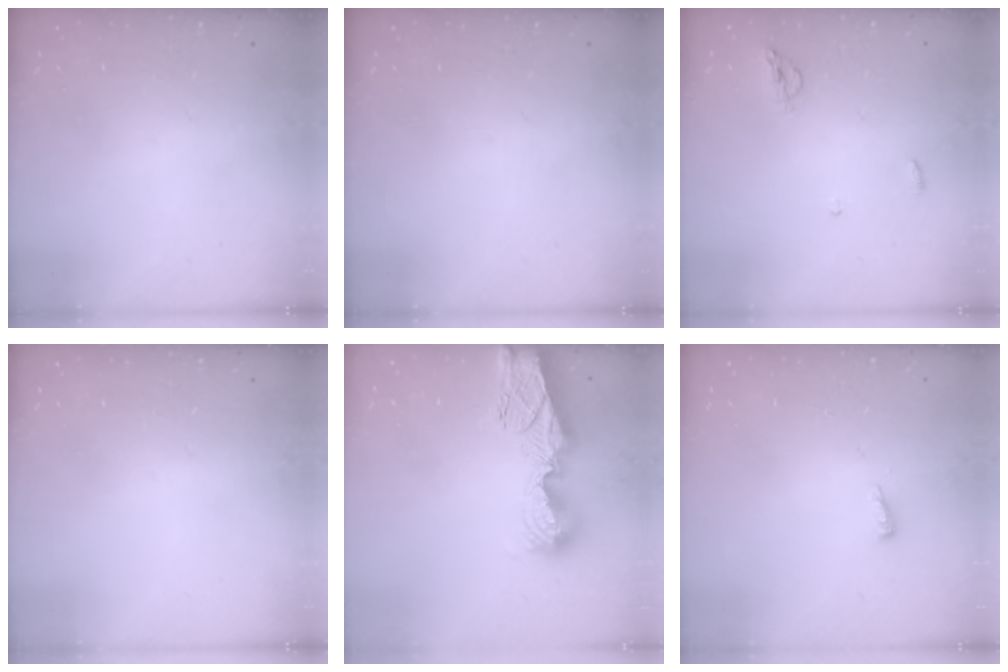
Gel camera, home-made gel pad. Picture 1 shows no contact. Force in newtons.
{"total": 0.0}
{"total": 5.2, "press": 5.2, "slide": 0.7}
{"total": 0.0}
{"total": 12.9, "press": 12.9, "slide": 1.4}
{"total": 5.0, "press": 4.9, "slide": 0.9}